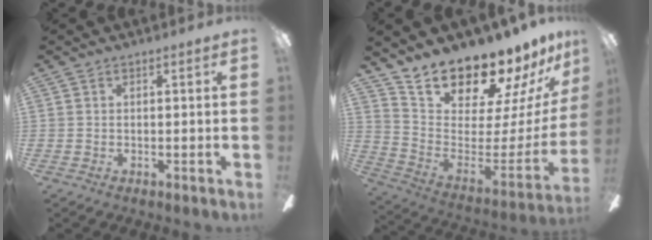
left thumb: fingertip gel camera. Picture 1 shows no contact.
{"total": 17.0, "force": [16.2, 3.7, 3.4], "torque": [-0.064, -0.156, 0.287]}